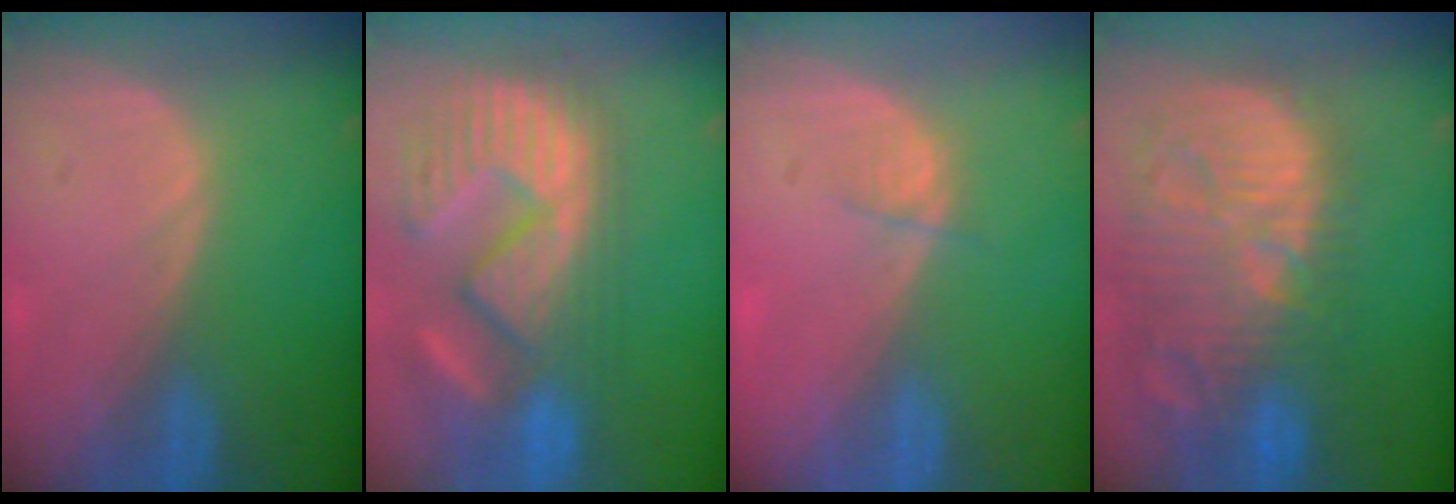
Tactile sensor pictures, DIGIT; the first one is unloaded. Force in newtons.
{"total": 13.9, "press": 12.0, "slide": 7.0}
{"total": 1.4, "press": 1.3, "slide": 0.6}
{"total": 15.0, "press": 13.0, "slide": 7.4}